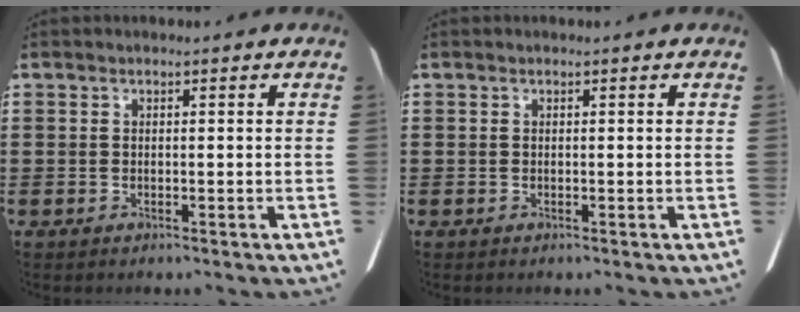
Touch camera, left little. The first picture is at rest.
{"total": 0.0}